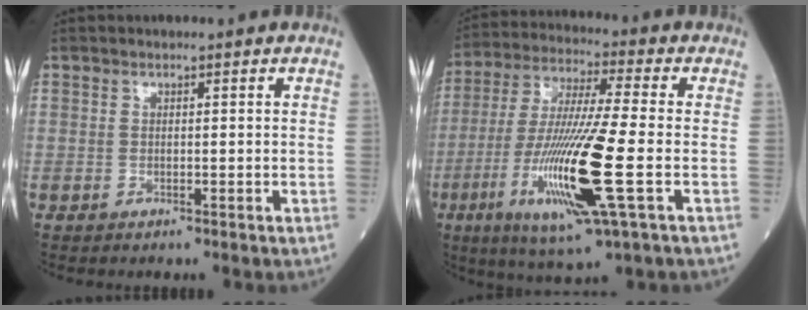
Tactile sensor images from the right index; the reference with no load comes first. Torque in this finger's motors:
{"motor_torque": [1.28, -0.85, 1.05, 0.21]}